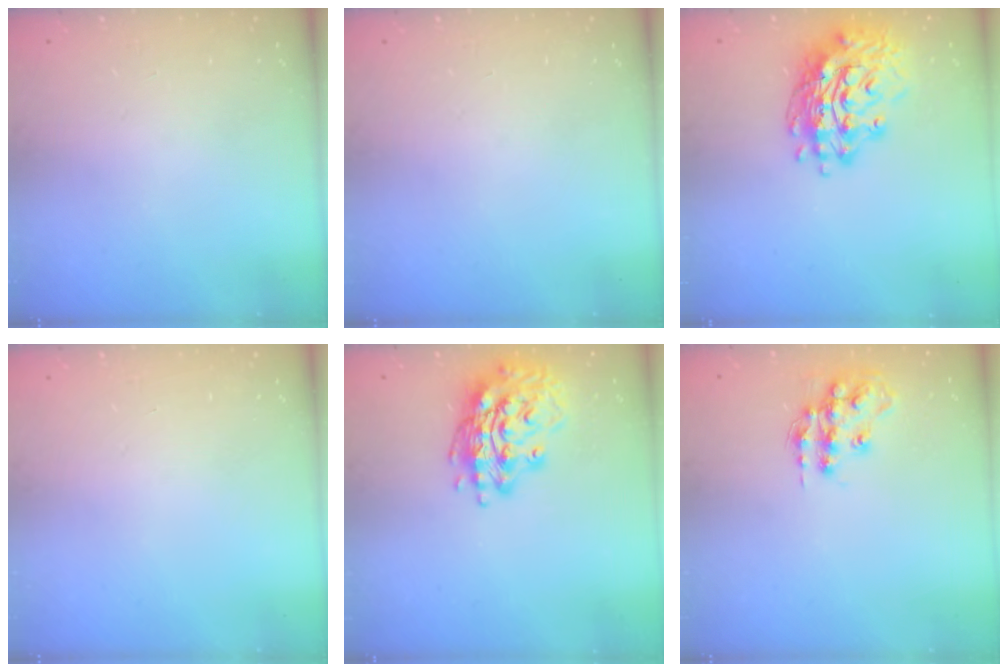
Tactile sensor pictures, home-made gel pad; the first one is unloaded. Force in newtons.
{"total": 0.0}
{"total": 16.1, "press": 16.0, "slide": 1.7}
{"total": 0.0}
{"total": 16.3, "press": 16.1, "slide": 2.8}
{"total": 13.3, "press": 13.3, "slide": 0.8}